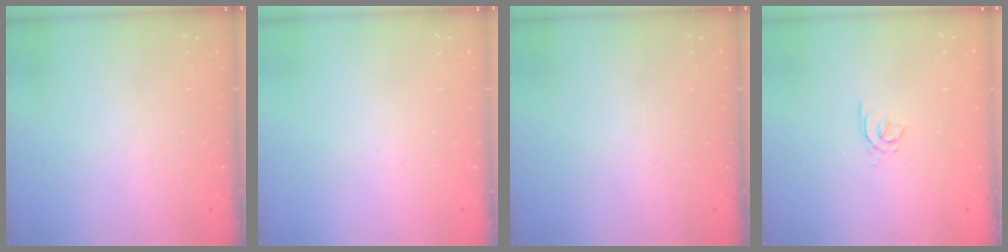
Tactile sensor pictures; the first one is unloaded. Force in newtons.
{"total": 0.0}
{"total": 0.0}
{"total": 2.0, "press": 1.9, "slide": 0.5}